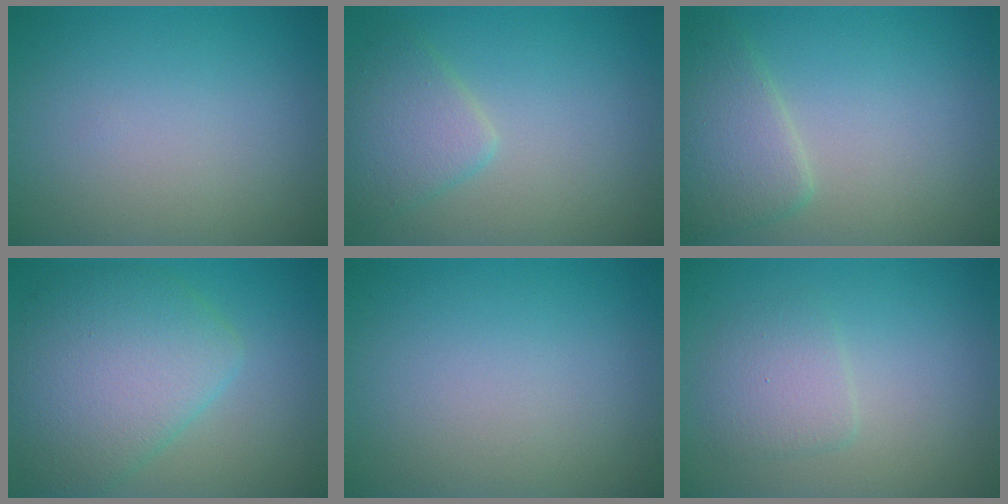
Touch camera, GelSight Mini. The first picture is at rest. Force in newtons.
{"total": 3.2, "press": 3.2, "slide": 0.1}
{"total": 3.5, "press": 3.5, "slide": 0.1}
{"total": 7.0, "press": 7.0, "slide": 0.2}
{"total": 0.0}
{"total": 2.3, "press": 2.3, "slide": 0.1}